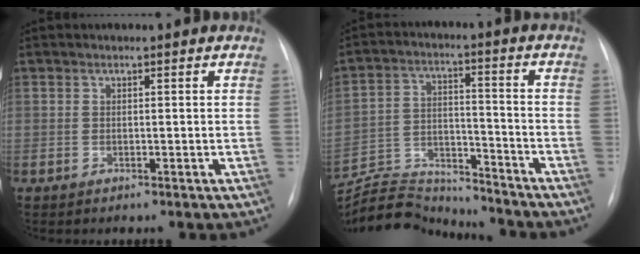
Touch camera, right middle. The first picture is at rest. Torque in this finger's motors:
{"motor_torque": [-0.34, -0.48, -0.02, -0.01]}